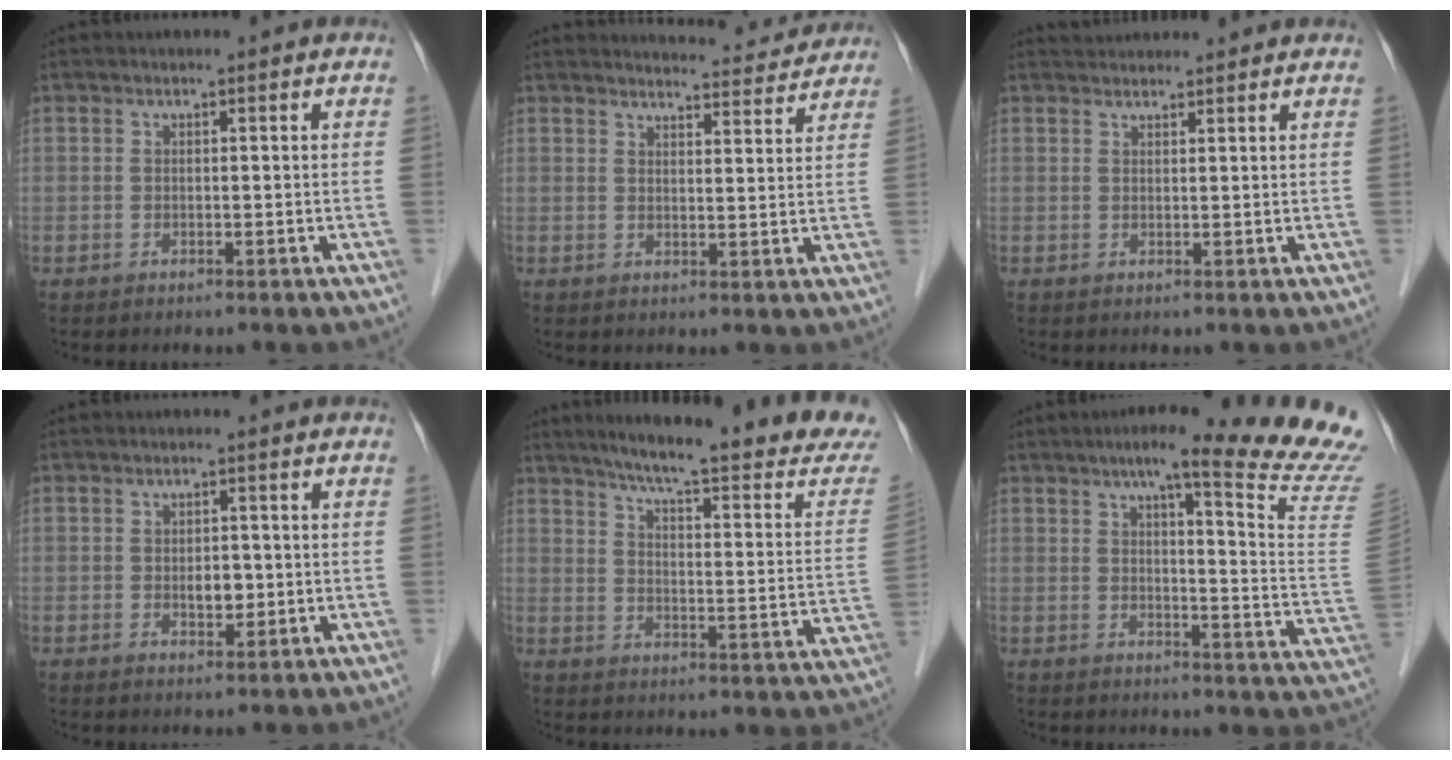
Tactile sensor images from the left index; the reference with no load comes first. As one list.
[{"total": 8.9, "force": [8.8, 0.9, 1.0], "torque": [-0.007, -0.002, 0.097]}, {"total": 3.7, "force": [3.6, 0.6, 0.4], "torque": [-0.011, 0.034, 0.056]}, {"total": 2.6, "force": [-0.2, 1.5, 2.1], "torque": [-0.034, 0.000, 0.000]}, {"total": 23.6, "force": [20.3, 1.3, 11.8], "torque": [-0.161, -0.058, 0.254]}, {"total": 19.6, "force": [16.4, -1.2, 10.7], "torque": [-0.146, -0.068, 0.187]}]